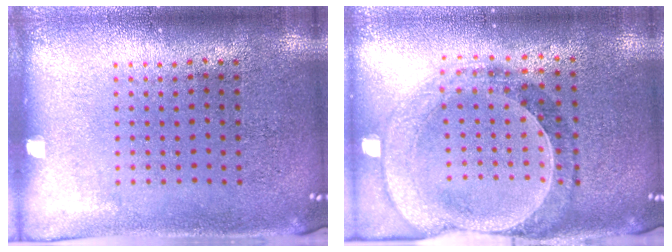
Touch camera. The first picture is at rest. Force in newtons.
{"total": 0.9, "press": 0.9, "slide": 0.2}